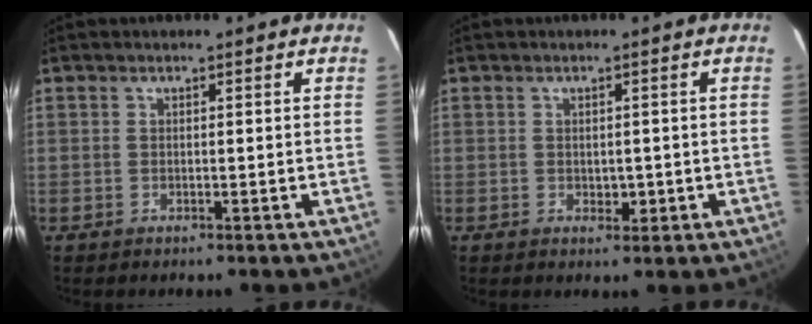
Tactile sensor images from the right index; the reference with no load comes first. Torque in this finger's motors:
{"motor_torque": [-0.08, 0.05, -0.03, 0.00]}